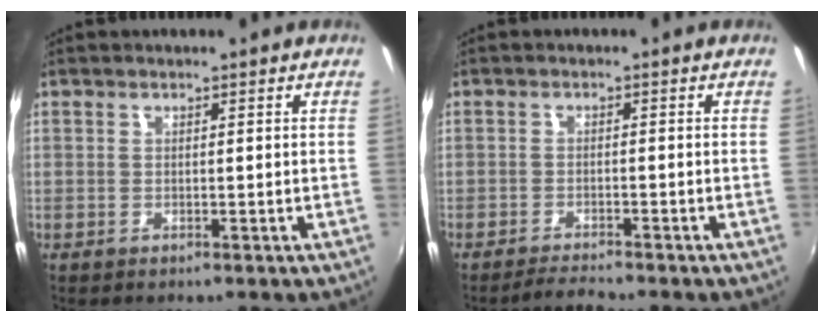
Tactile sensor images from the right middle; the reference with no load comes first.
{"total": 2.6, "force": [-2.6, -0.2, 0.6], "torque": [-0.025, -0.006, -0.050]}